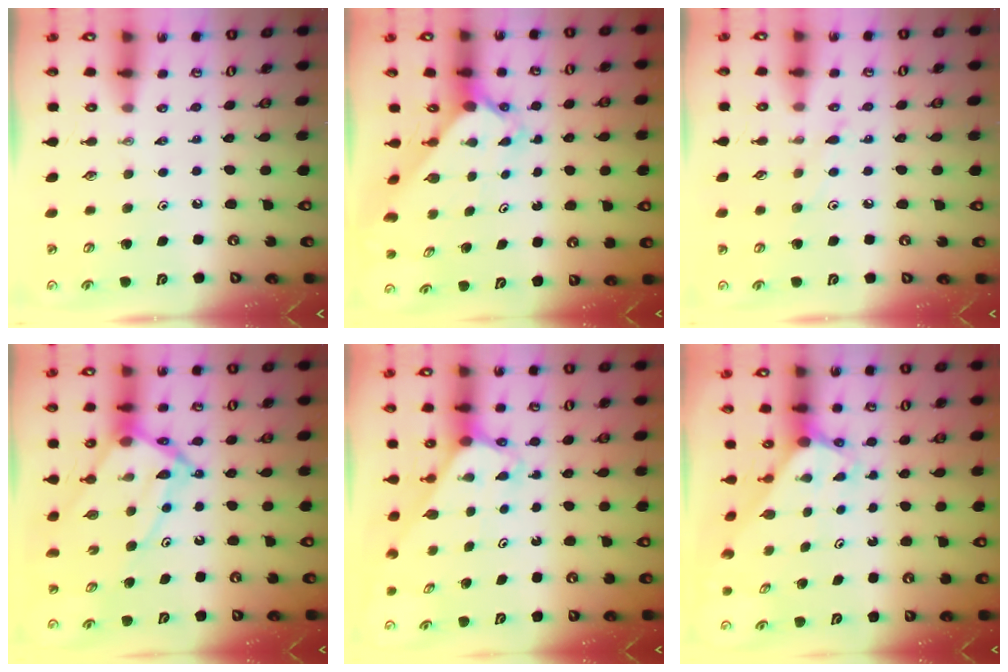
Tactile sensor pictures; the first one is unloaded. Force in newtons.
{"total": 2.5, "press": 2.5, "slide": 0.3}
{"total": 5.8, "press": 5.8, "slide": 0.7}
{"total": 13.7, "press": 13.6, "slide": 1.1}
{"total": 2.8, "press": 2.8, "slide": 0.2}
{"total": 2.8, "press": 2.8, "slide": 0.2}